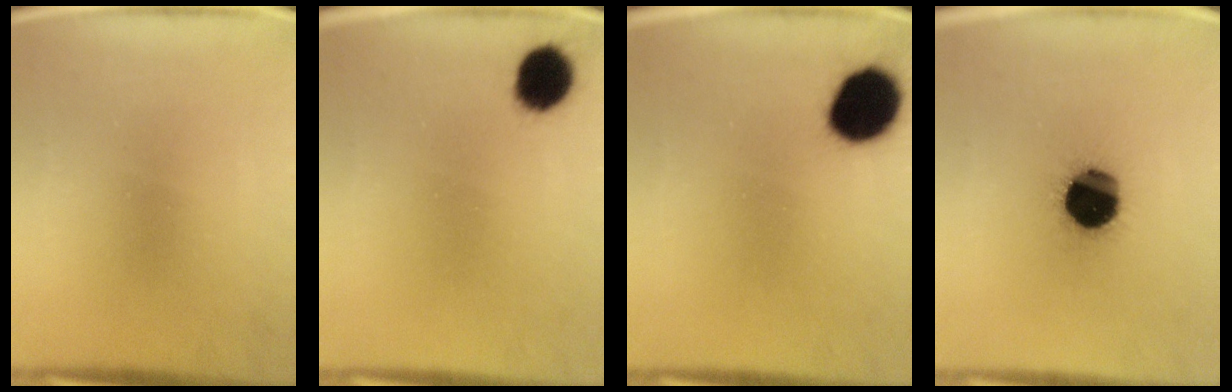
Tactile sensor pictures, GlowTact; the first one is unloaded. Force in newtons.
{"total": 7.4}
{"total": 13.6}
{"total": 17.6}